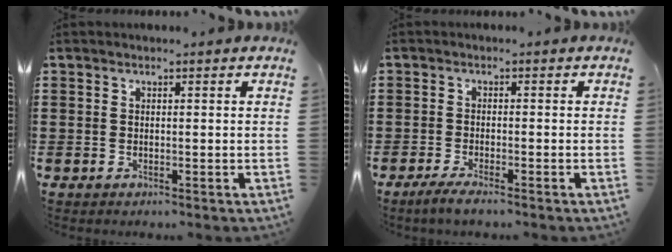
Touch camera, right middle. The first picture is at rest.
{"total": 2.0, "force": [-1.6, 0.0, 1.2], "torque": [-0.029, -0.002, -0.031]}